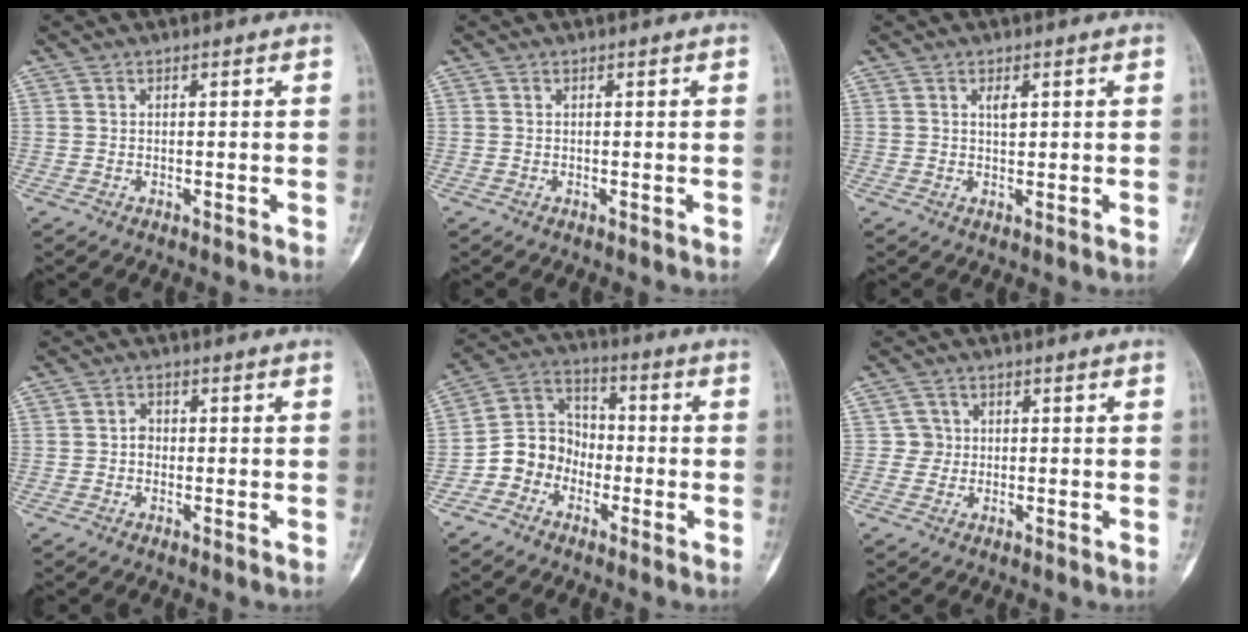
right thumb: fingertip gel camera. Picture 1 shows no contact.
{"total": 0.0}
{"total": 1.9, "force": [0.8, 0.9, 1.5], "torque": [-0.022, -0.002, 0.016]}
{"total": 1.7, "force": [-0.4, 1.3, 0.9], "torque": [0.001, 0.007, -0.013]}
{"total": 9.3, "force": [-3.5, 8.0, 3.1], "torque": [-0.024, 0.055, -0.077]}
{"total": 2.4, "force": [0.1, 2.4, -0.2], "torque": [0.022, 0.007, -0.004]}